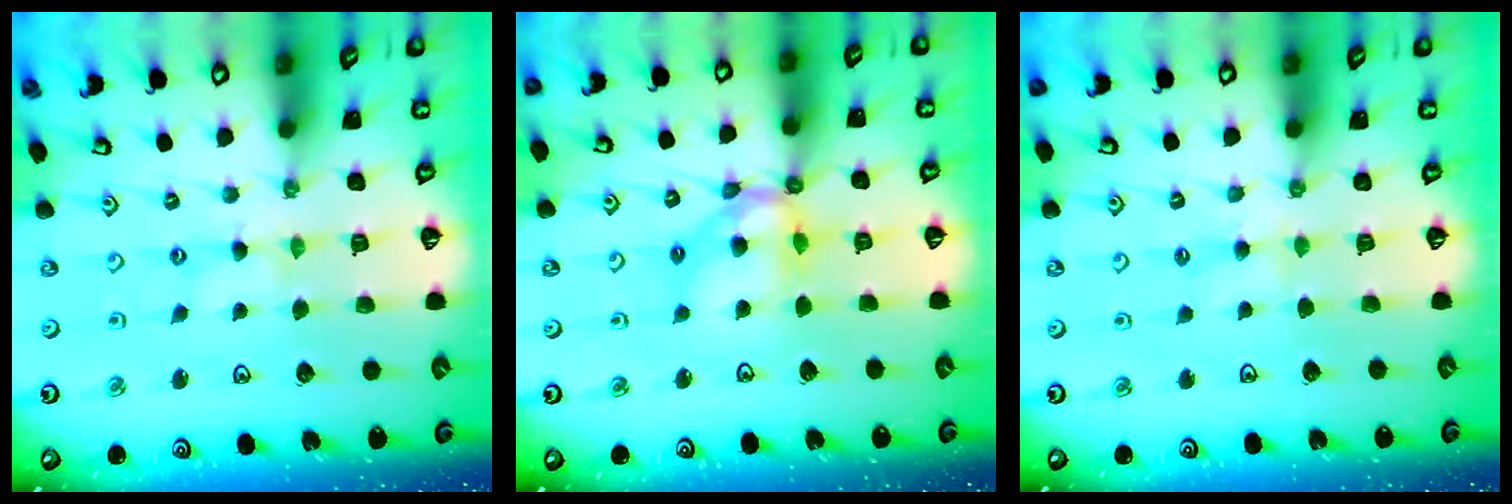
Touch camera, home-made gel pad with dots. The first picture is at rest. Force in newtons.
{"total": 11.3, "press": 11.3, "slide": 1.2}
{"total": 2.7, "press": 2.6, "slide": 0.5}